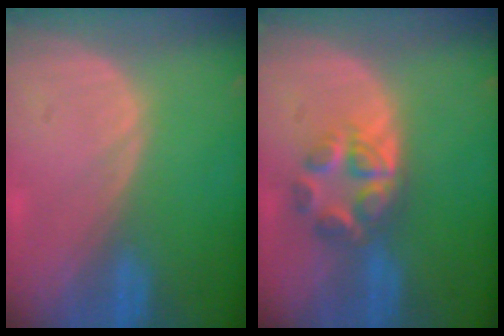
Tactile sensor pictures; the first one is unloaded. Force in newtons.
{"total": 5.9, "press": 5.5, "slide": 2.2}